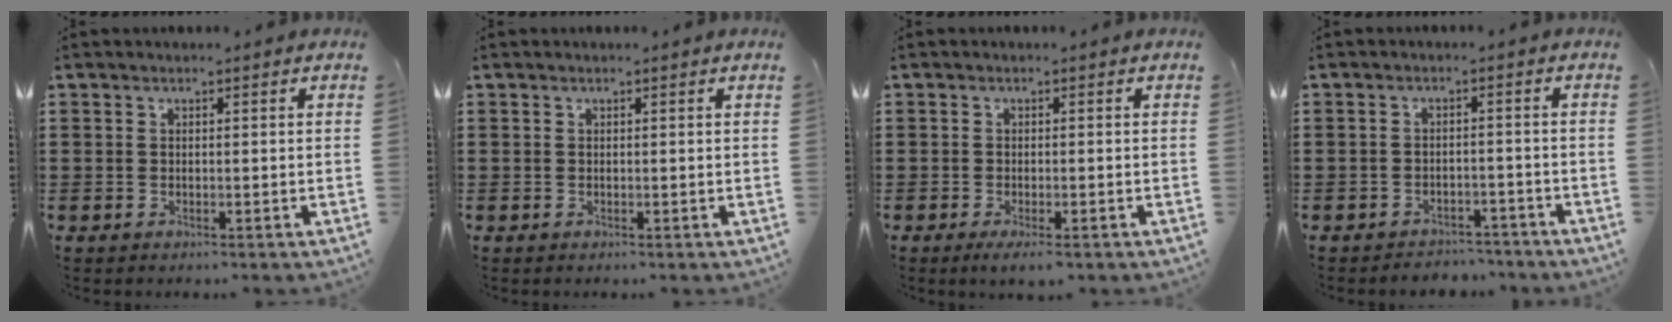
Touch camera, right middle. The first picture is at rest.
{"total": 0.0}
{"total": 1.6, "force": [-0.9, 0.3, 1.3], "torque": [-0.023, -0.002, -0.016]}
{"total": 2.7, "force": [-2.7, 0.5, -0.2], "torque": [-0.005, 0.001, -0.059]}